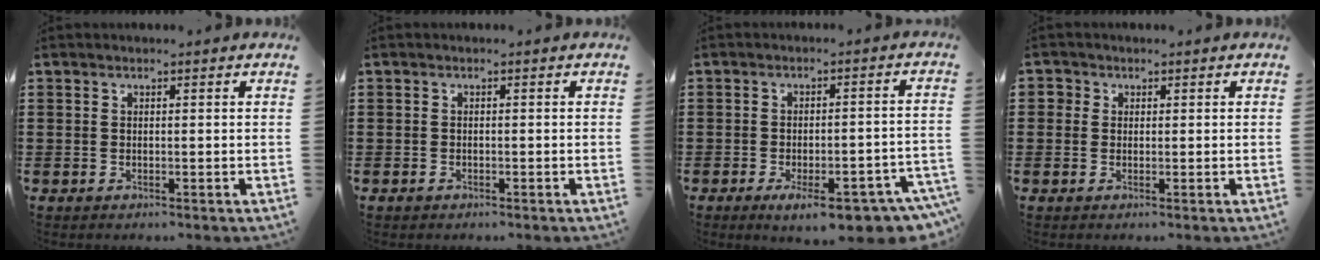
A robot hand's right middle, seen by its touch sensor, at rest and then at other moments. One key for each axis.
{"total": 0.6, "fx": -0.5, "fy": 0.3, "fz": 0.2, "tx": -0.004, "ty": 0.001, "tz": -0.010}
{"total": 7.9, "fx": -4.9, "fy": 1.9, "fz": 5.9, "tx": -0.091, "ty": 0.001, "tz": -0.080}
{"total": 1.4, "fx": 0.4, "fy": 1.3, "fz": -0.1, "tx": 0.004, "ty": 0.005, "tz": 0.005}